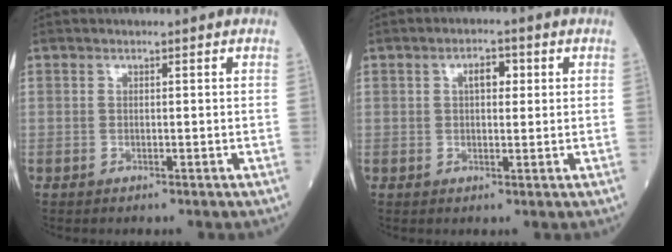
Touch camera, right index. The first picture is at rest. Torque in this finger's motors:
{"motor_torque": [0.10, 0.08, 0.09, 0.03]}